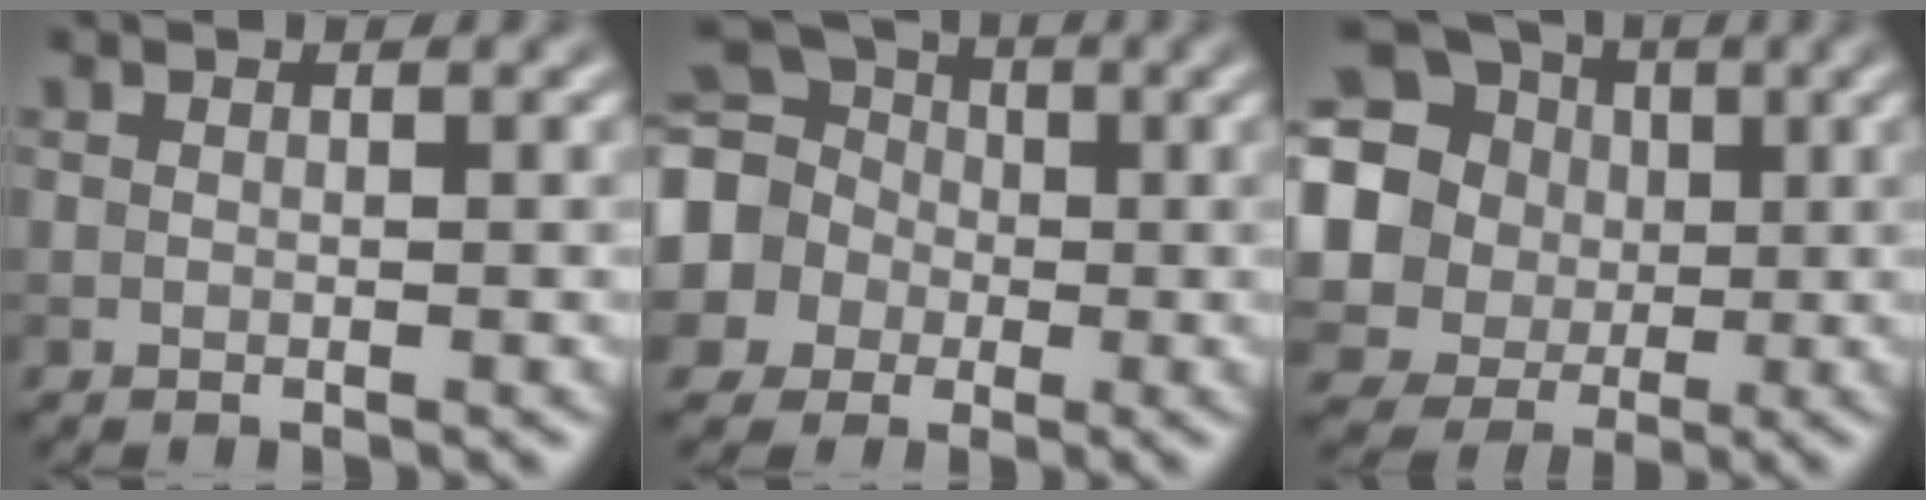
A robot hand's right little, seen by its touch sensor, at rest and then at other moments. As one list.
[{"total": 12.6, "force": [0.2, 11.6, 4.9], "torque": [-0.140, 0.014, -0.034]}, {"total": 17.5, "force": [3.0, 16.2, 6.1], "torque": [-0.179, 0.015, 0.030]}]